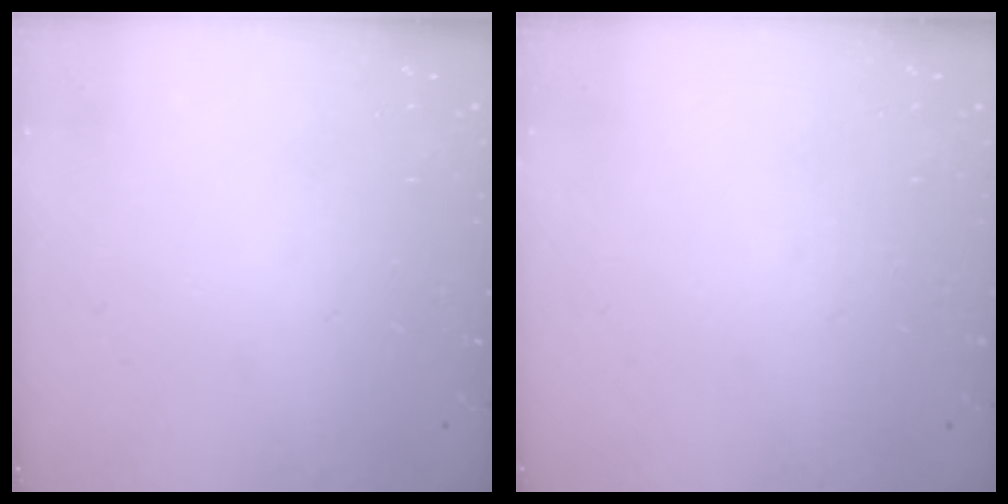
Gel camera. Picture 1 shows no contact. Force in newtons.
{"total": 0.0}